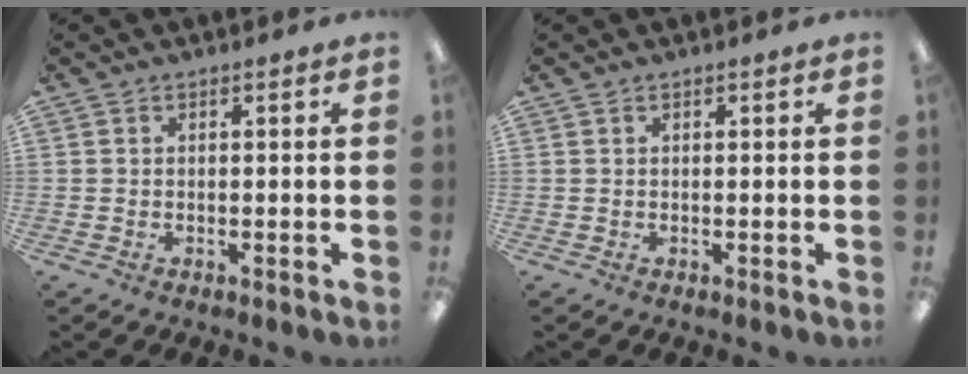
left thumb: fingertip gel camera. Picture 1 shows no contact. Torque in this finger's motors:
{"motor_torque": [0.00, 0.00, 0.03, -0.03, 0.00]}